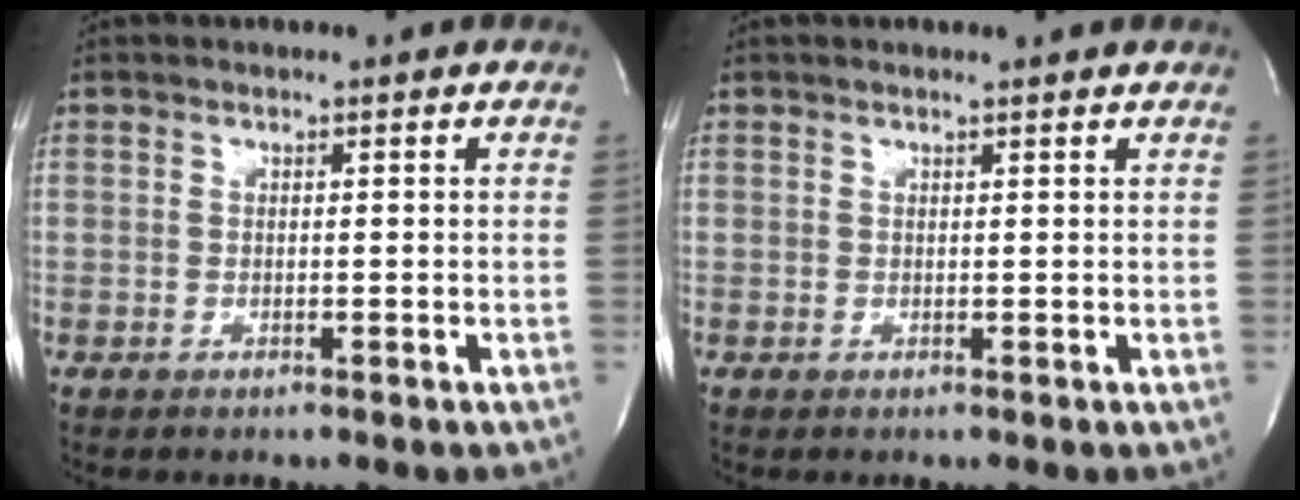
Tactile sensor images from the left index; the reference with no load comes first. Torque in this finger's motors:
{"motor_torque": [0.23, -0.21, 0.06, -0.01]}